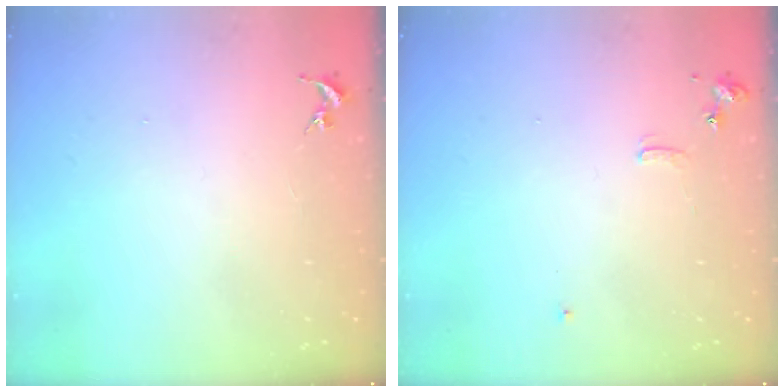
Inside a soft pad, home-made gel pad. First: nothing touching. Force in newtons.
{"total": 5.7, "press": 5.6, "slide": 0.7}